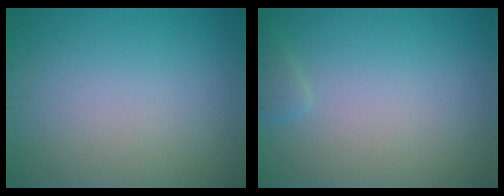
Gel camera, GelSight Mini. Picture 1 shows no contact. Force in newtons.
{"total": 0.9, "press": 0.9, "slide": 0.1}